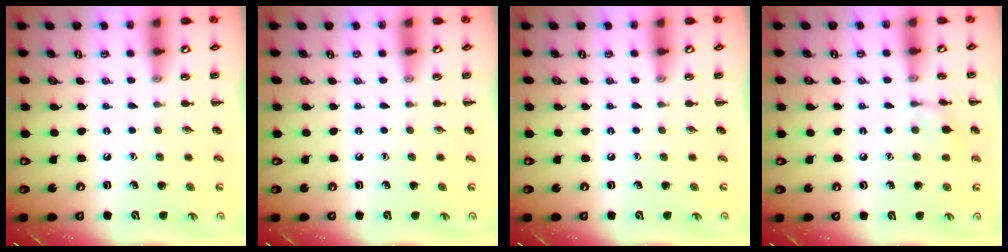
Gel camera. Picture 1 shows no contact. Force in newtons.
{"total": 0.0}
{"total": 0.0}
{"total": 7.7, "press": 7.4, "slide": 1.9}